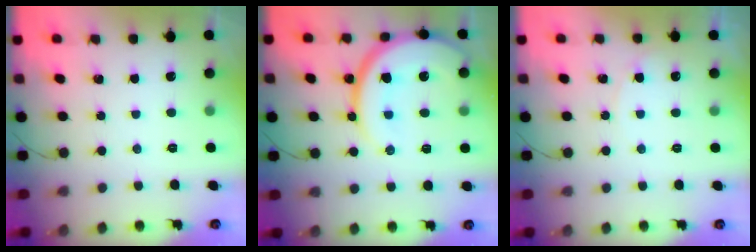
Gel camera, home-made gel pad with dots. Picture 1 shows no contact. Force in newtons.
{"total": 17.7, "press": 17.7, "slide": 1.6}
{"total": 3.3, "press": 3.3, "slide": 0.3}